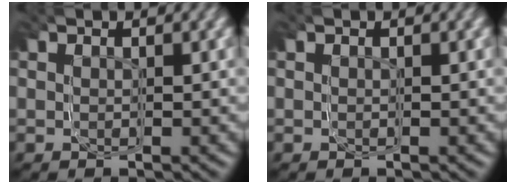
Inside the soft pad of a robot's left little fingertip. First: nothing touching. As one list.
[{"total": 0.0}]